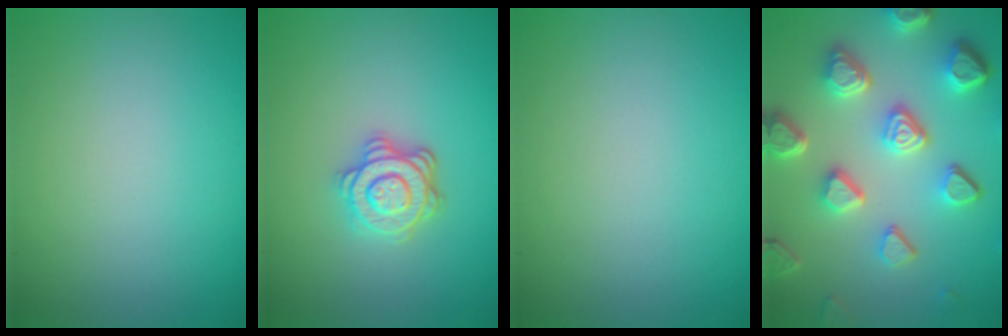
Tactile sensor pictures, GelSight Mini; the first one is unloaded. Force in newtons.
{"total": 3.7, "press": 3.0, "slide": 2.1}
{"total": 0.0}
{"total": 7.3, "press": 5.6, "slide": 4.7}